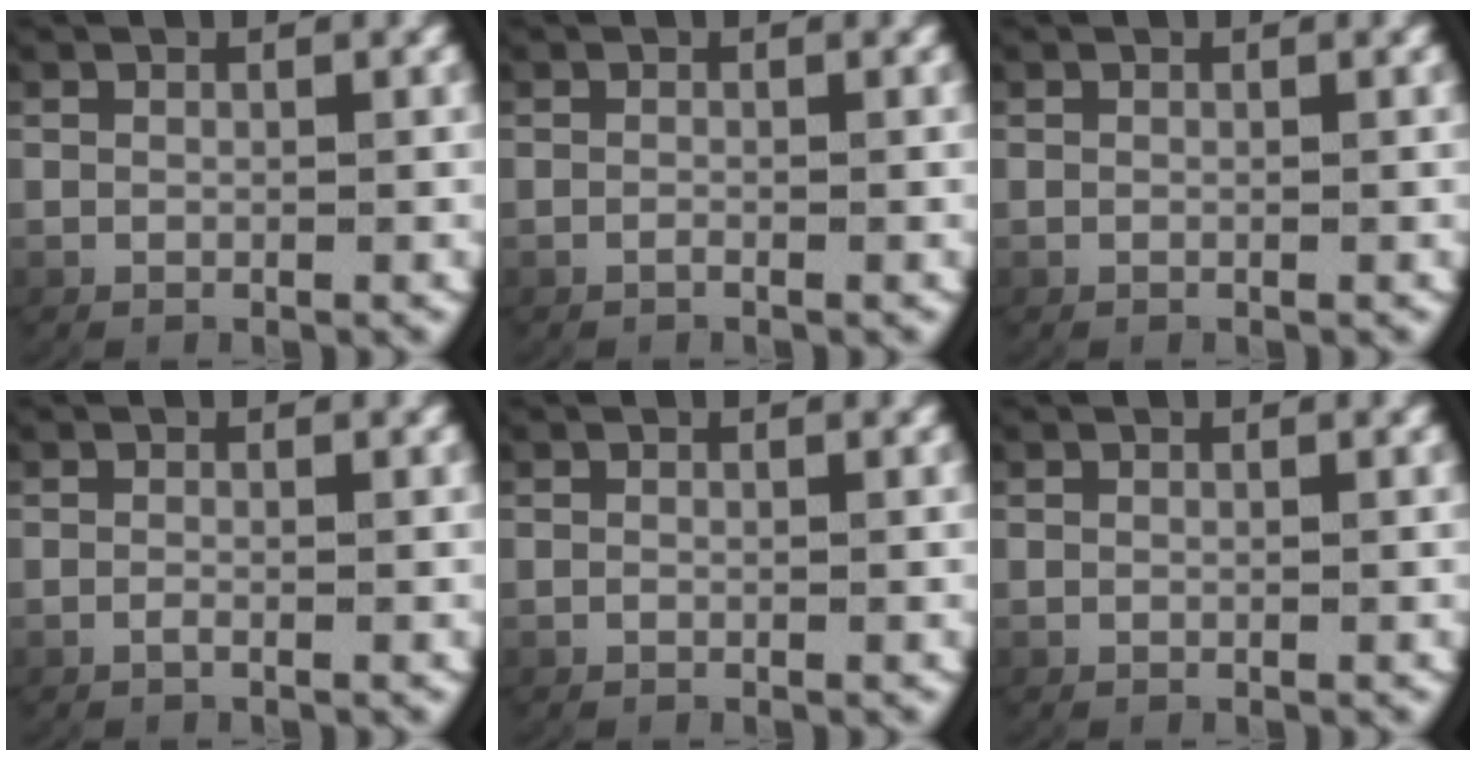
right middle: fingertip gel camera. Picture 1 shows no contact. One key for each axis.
{"total": 0.5, "fx": -0.5, "fy": 0.0, "fz": 0.2, "tx": -0.005, "ty": 0.004, "tz": -0.011}
{"total": 0.0}
{"total": 0.8, "fx": -0.6, "fy": 0.2, "fz": 0.4, "tx": -0.013, "ty": 0.002, "tz": -0.013}
{"total": 0.0}
{"total": 0.0}